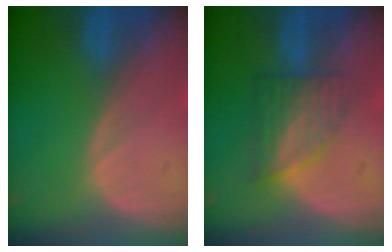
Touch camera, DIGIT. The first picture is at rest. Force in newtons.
{"total": 6.3, "press": 5.6, "slide": 2.8}